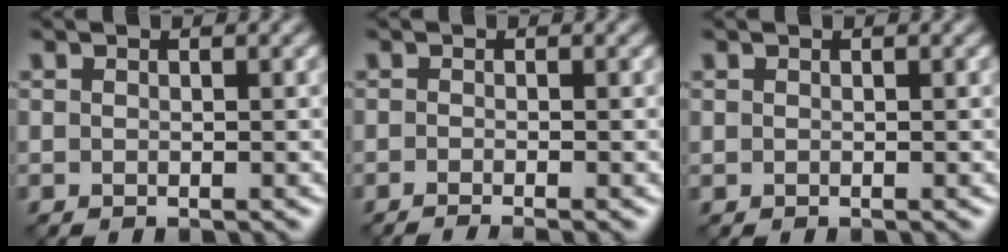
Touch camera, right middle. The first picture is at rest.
{"total": 2.1, "force": [-1.2, 0.5, 1.7], "torque": [-0.013, -0.006, -0.024]}
{"total": 0.0}